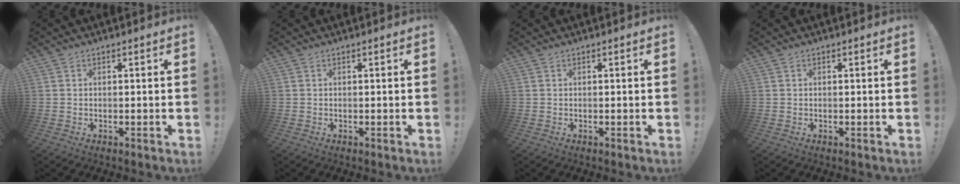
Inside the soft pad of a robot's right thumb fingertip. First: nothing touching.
{"total": 0.0}
{"total": 0.0}
{"total": 0.0}